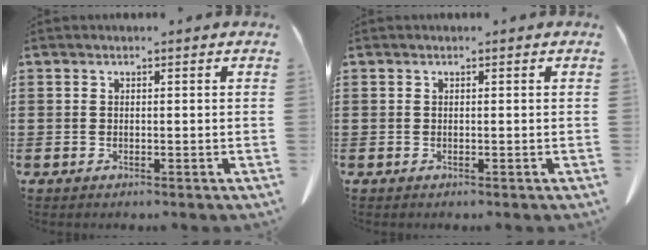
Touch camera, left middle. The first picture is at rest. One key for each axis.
{"total": 0.0}